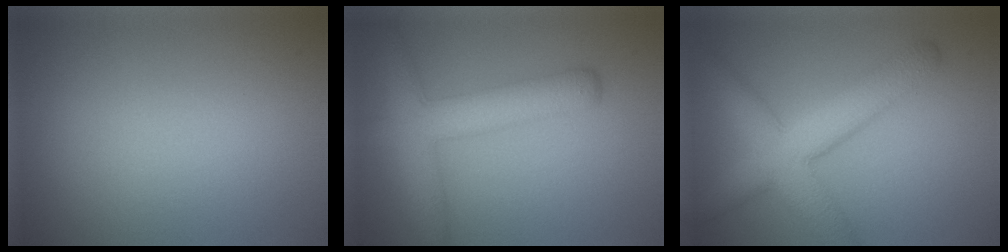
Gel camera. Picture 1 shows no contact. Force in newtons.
{"total": 5.5, "press": 5.4, "slide": 0.2}
{"total": 6.0, "press": 6.0, "slide": 0.2}